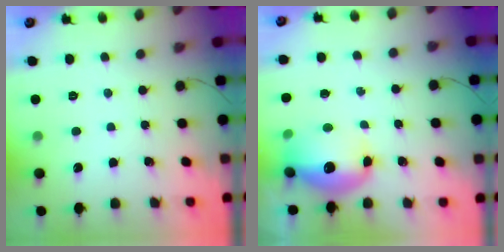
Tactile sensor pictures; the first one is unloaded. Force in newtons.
{"total": 12.6, "press": 12.3, "slide": 3.0}